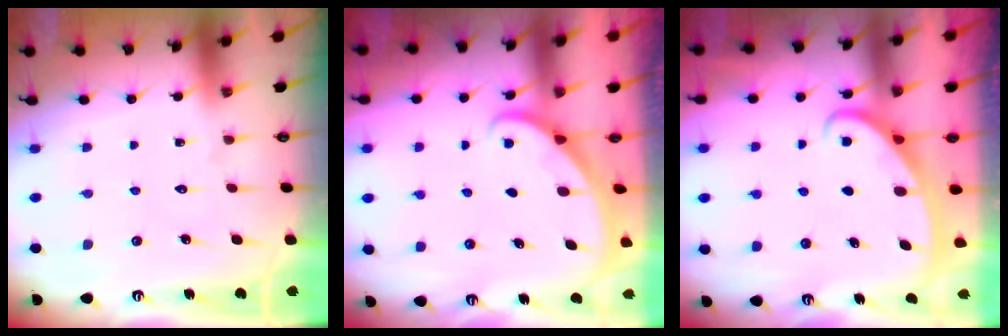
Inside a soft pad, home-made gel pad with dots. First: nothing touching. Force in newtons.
{"total": 1.5, "press": 1.5, "slide": 0.1}
{"total": 2.7, "press": 2.7, "slide": 0.4}